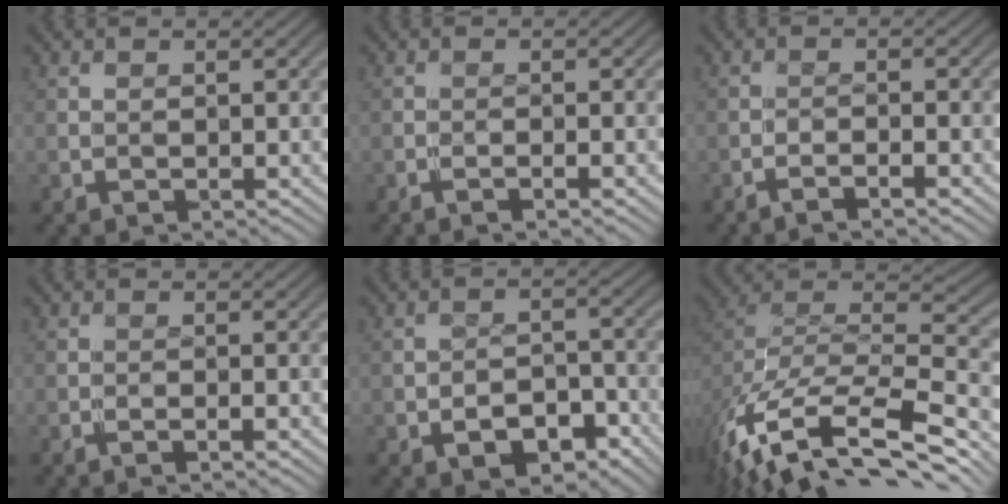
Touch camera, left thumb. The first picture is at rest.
{"total": 1.4, "force": [-1.0, -0.5, 0.8], "torque": [-0.021, 0.003, -0.020]}
{"total": 2.5, "force": [-2.1, -0.4, 1.2], "torque": [-0.025, 0.005, -0.044]}
{"total": 1.1, "force": [-0.8, -0.5, 0.6], "torque": [-0.017, 0.002, -0.015]}
{"total": 4.6, "force": [-2.8, 2.5, 2.6], "torque": [-0.035, -0.002, -0.045]}
{"total": 13.7, "force": [-8.9, 6.0, 8.4], "torque": [-0.198, -0.032, -0.135]}